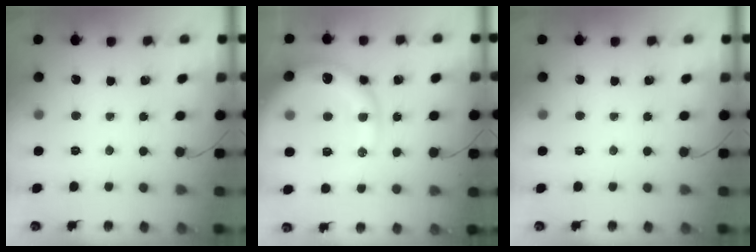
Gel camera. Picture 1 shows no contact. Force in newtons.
{"total": 18.3, "press": 17.8, "slide": 4.0}
{"total": 0.0}